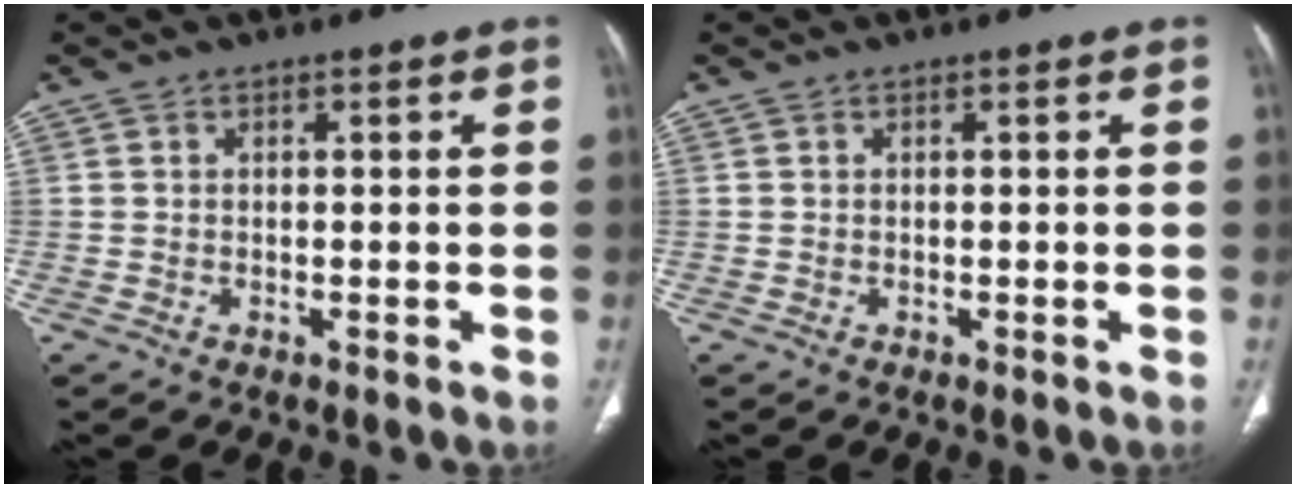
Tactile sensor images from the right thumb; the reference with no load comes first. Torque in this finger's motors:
{"motor_torque": [0.00, 0.00, -0.07, -0.06, 0.00]}